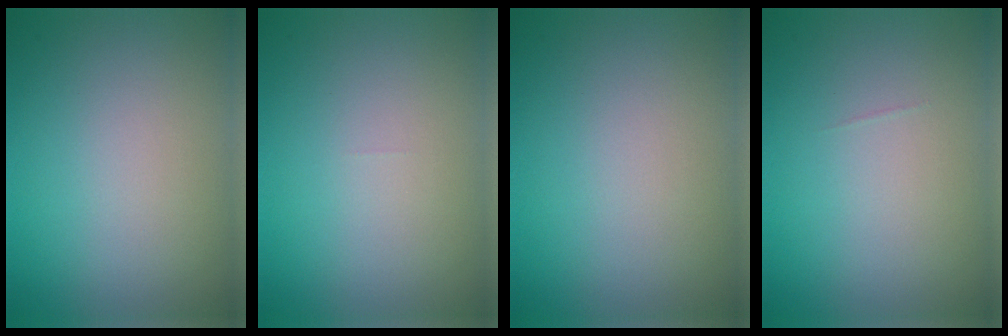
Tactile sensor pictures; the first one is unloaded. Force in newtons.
{"total": 0.0}
{"total": 0.0}
{"total": 0.0}